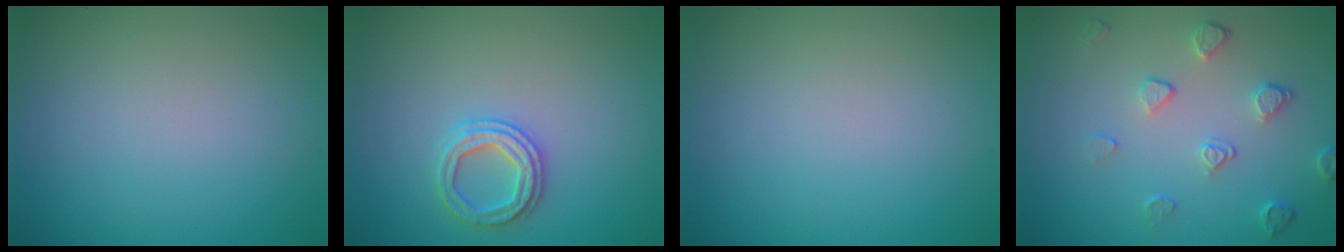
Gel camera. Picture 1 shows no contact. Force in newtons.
{"total": 2.4, "press": 2.4, "slide": 0.4}
{"total": 0.0}
{"total": 2.1, "press": 1.4, "slide": 1.5}